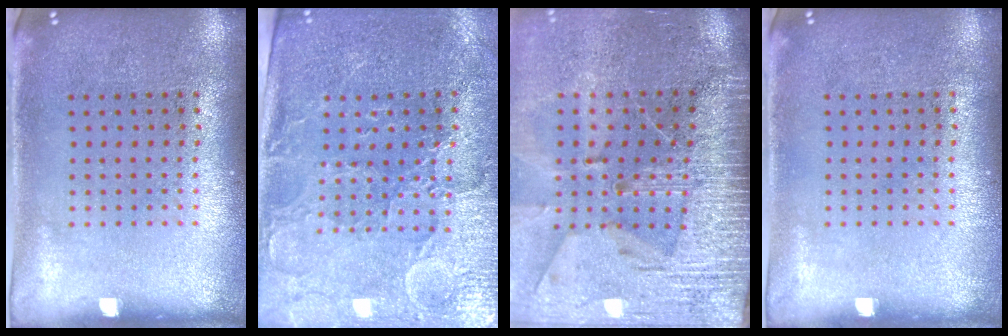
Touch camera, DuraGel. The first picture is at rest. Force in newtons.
{"total": 3.5, "press": 3.2, "slide": 1.3}
{"total": 4.0, "press": 3.5, "slide": 2.0}
{"total": 0.0}